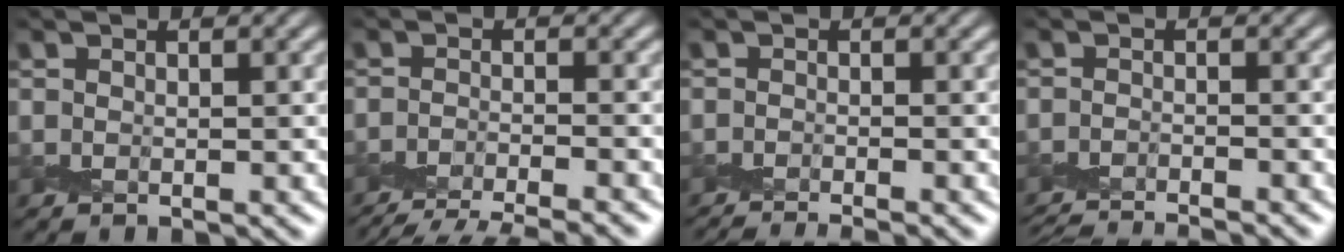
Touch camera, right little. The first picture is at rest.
{"total": 8.0, "force": [-7.5, 1.4, 2.7], "torque": [-0.034, -0.023, -0.101]}
{"total": 2.5, "force": [-2.2, -0.3, 1.2], "torque": [-0.022, -0.010, -0.048]}
{"total": 5.1, "force": [-5.0, -0.1, 1.1], "torque": [-0.020, -0.021, -0.083]}